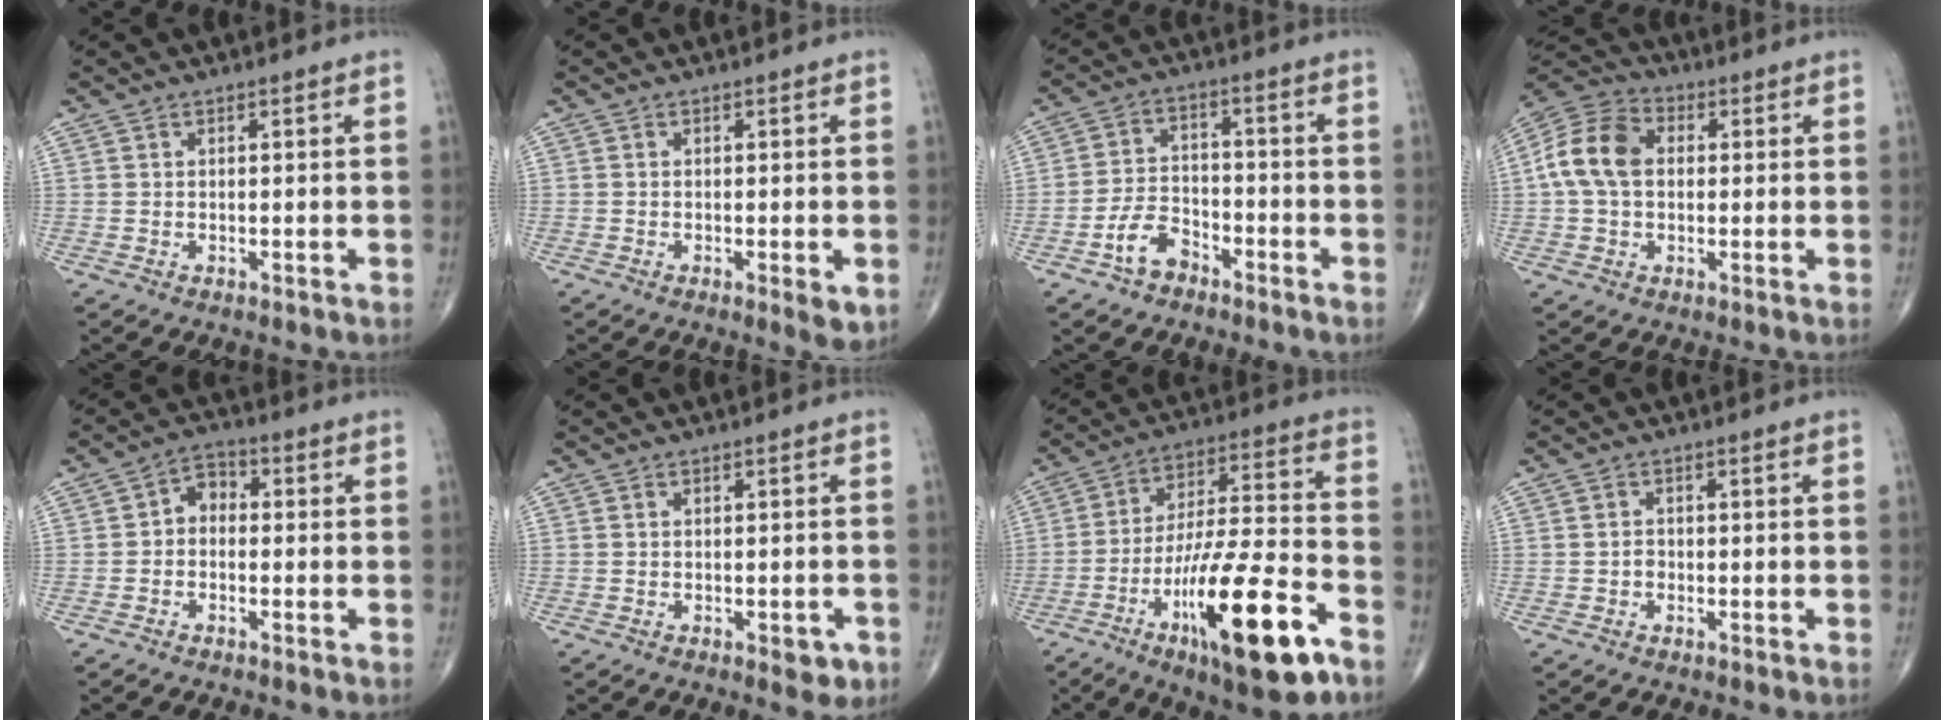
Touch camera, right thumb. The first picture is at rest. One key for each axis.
{"total": 3.2, "fx": -0.9, "fy": 0.9, "fz": 2.9, "tx": -0.041, "ty": -0.009, "tz": -0.013}
{"total": 6.7, "fx": -4.0, "fy": 4.1, "fz": 3.5, "tx": -0.058, "ty": 0.035, "tz": -0.076}
{"total": 11.5, "fx": 0.9, "fy": 8.2, "fz": 8.0, "tx": -0.154, "ty": 0.029, "tz": 0.007}
{"total": 4.4, "fx": -0.4, "fy": 3.4, "fz": 2.8, "tx": -0.024, "ty": 0.020, "tz": -0.024}
{"total": 3.4, "fx": -1.5, "fy": 1.6, "fz": 2.7, "tx": -0.021, "ty": 0.000, "tz": -0.015}
{"total": 23.4, "fx": -11.2, "fy": 5.9, "fz": 19.7, "tx": -0.337, "ty": 0.046, "tz": -0.180}
{"total": 1.4, "fx": -0.5, "fy": 1.2, "fz": 0.6, "tx": -0.001, "ty": 0.006, "tz": -0.011}